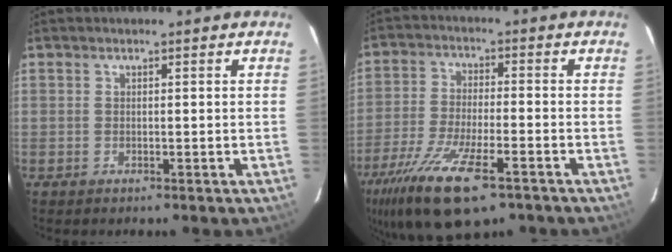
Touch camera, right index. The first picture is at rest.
{"total": 17.4, "force": [-10.7, 5.5, 12.6], "torque": [-0.263, -0.055, -0.193]}